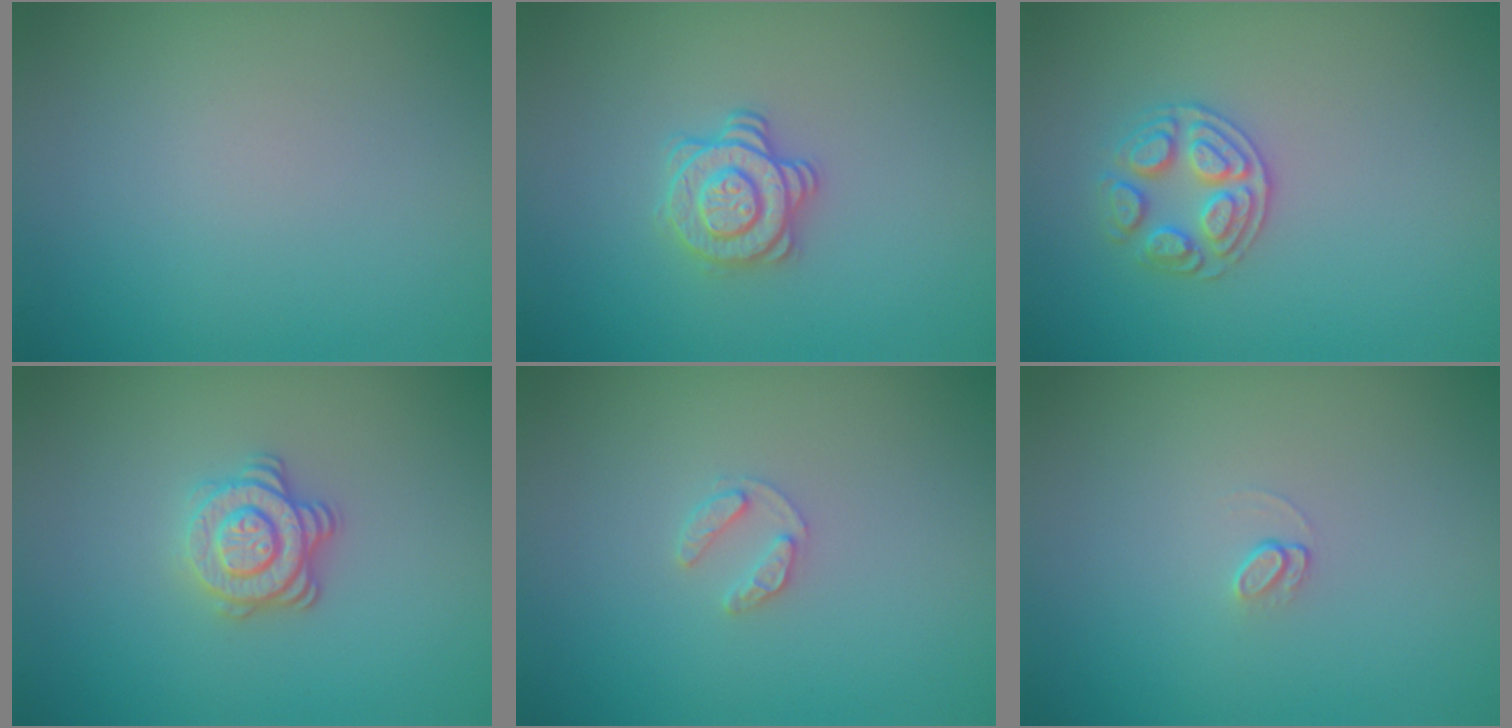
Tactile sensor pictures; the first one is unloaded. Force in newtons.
{"total": 2.9, "press": 2.5, "slide": 1.4}
{"total": 2.5, "press": 2.4, "slide": 0.6}
{"total": 3.4, "press": 2.9, "slide": 1.8}
{"total": 1.3, "press": 1.3, "slide": 0.2}
{"total": 0.8, "press": 0.5, "slide": 0.7}